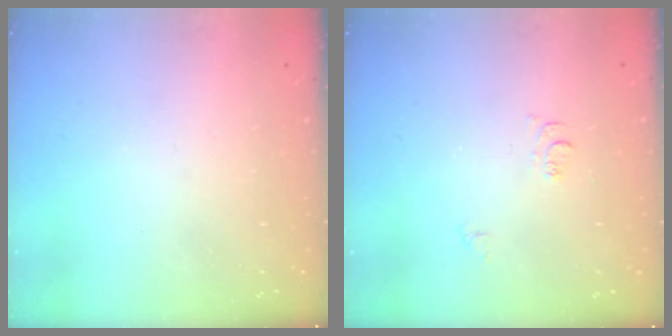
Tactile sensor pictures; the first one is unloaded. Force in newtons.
{"total": 4.4, "press": 4.3, "slide": 0.6}